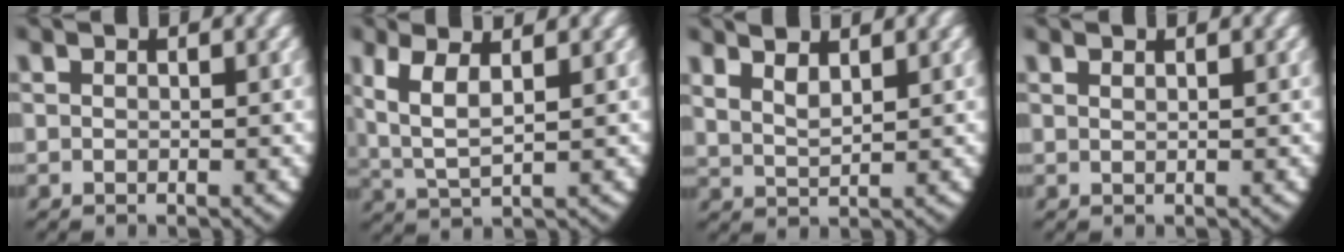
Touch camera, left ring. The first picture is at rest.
{"total": 5.1, "force": [1.3, 2.9, 3.9], "torque": [-0.108, -0.013, 0.031]}
{"total": 3.9, "force": [2.3, 2.4, 2.0], "torque": [-0.046, -0.001, 0.037]}
{"total": 0.8, "force": [0.6, -0.5, 0.1], "torque": [-0.002, -0.004, 0.016]}